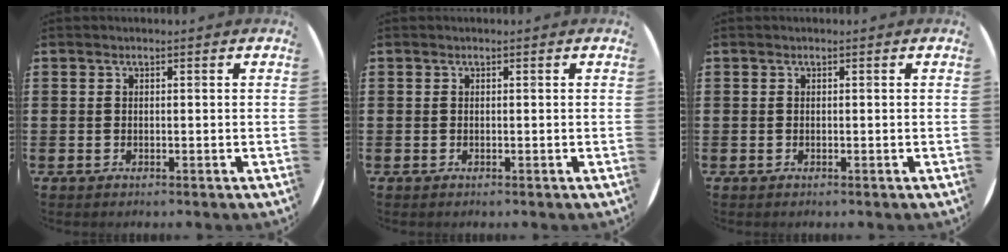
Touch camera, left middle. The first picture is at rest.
{"total": 0.0}
{"total": 0.0}